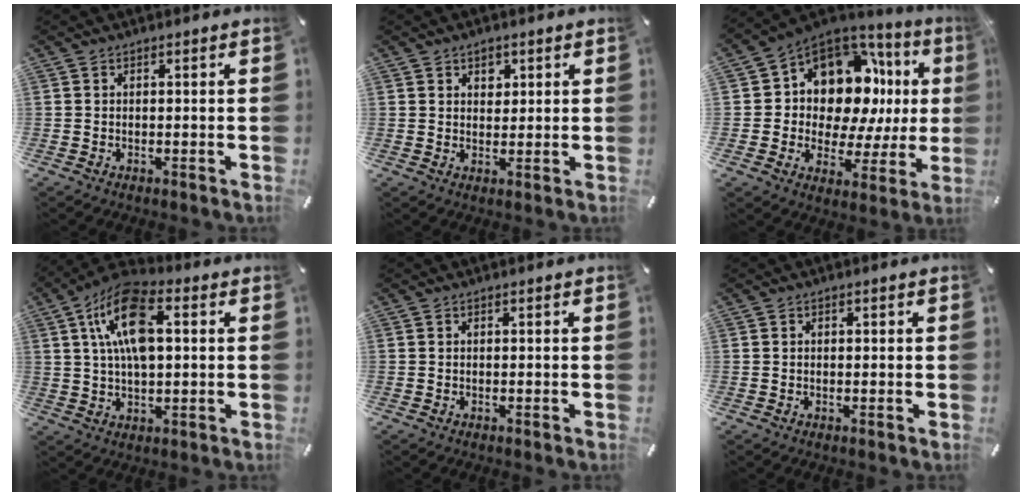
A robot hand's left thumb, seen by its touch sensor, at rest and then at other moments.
{"total": 3.2, "force": [1.5, 2.6, 1.0], "torque": [0.007, -0.008, 0.019]}
{"total": 13.4, "force": [4.8, 9.7, 7.9], "torque": [-0.118, -0.060, 0.084]}
{"total": 14.1, "force": [3.9, 7.4, 11.4], "torque": [-0.224, 0.002, 0.065]}
{"total": 0.0}
{"total": 0.6, "force": [0.1, 0.5, 0.3], "torque": [-0.007, 0.003, 0.000]}